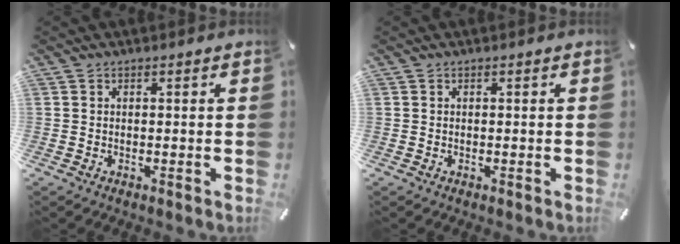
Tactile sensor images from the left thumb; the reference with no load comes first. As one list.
[{"total": 0.0}]